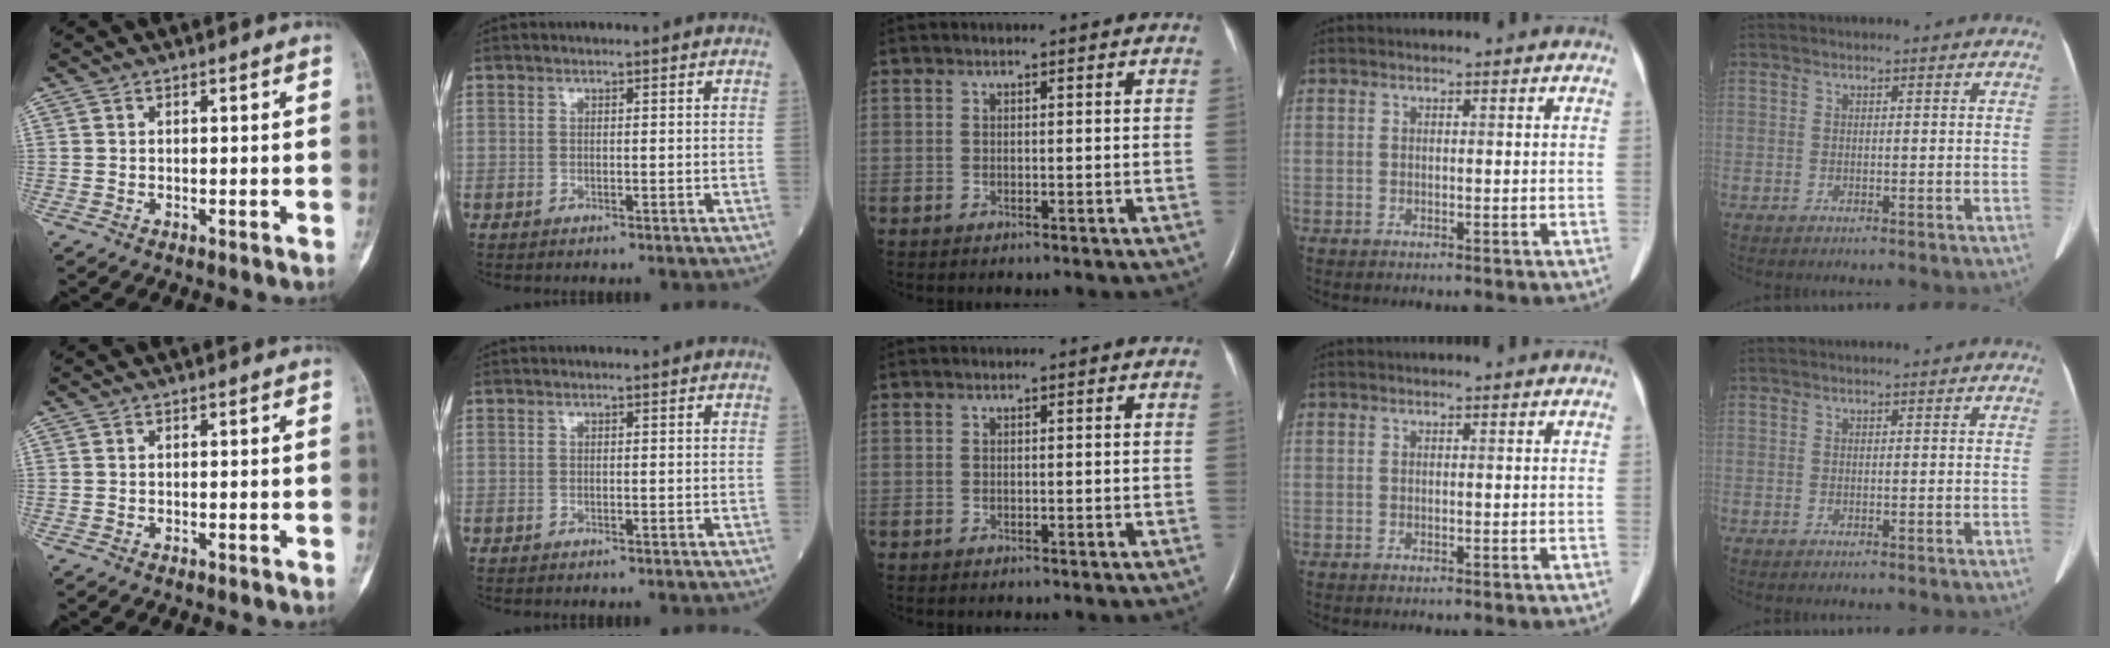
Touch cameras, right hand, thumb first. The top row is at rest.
{}